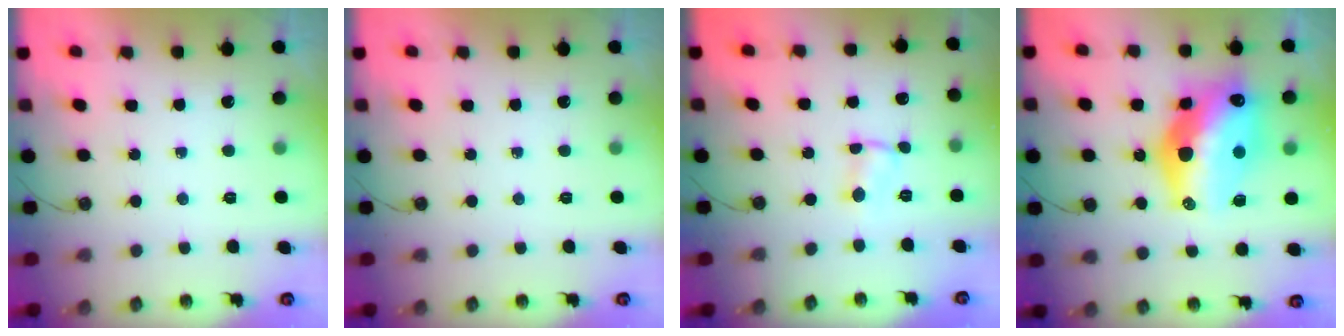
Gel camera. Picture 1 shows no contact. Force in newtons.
{"total": 0.0}
{"total": 1.5, "press": 1.5, "slide": 0.2}
{"total": 20.1, "press": 20.0, "slide": 1.9}